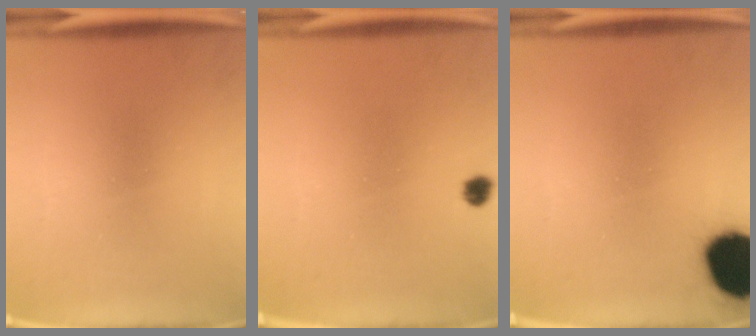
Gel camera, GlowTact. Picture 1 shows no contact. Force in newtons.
{"total": 1.8}
{"total": 17.8}